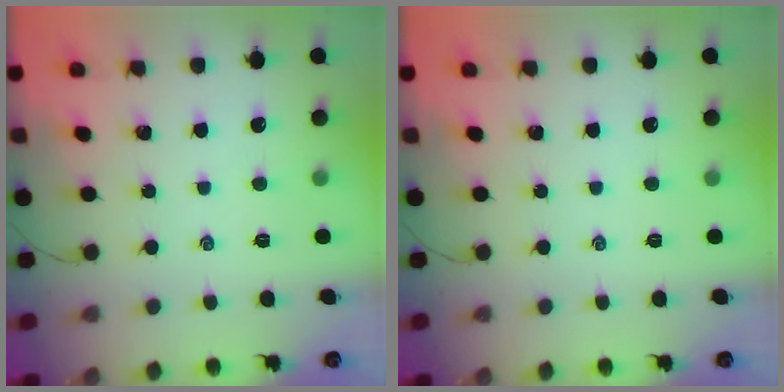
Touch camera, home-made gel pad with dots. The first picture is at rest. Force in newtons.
{"total": 0.0}